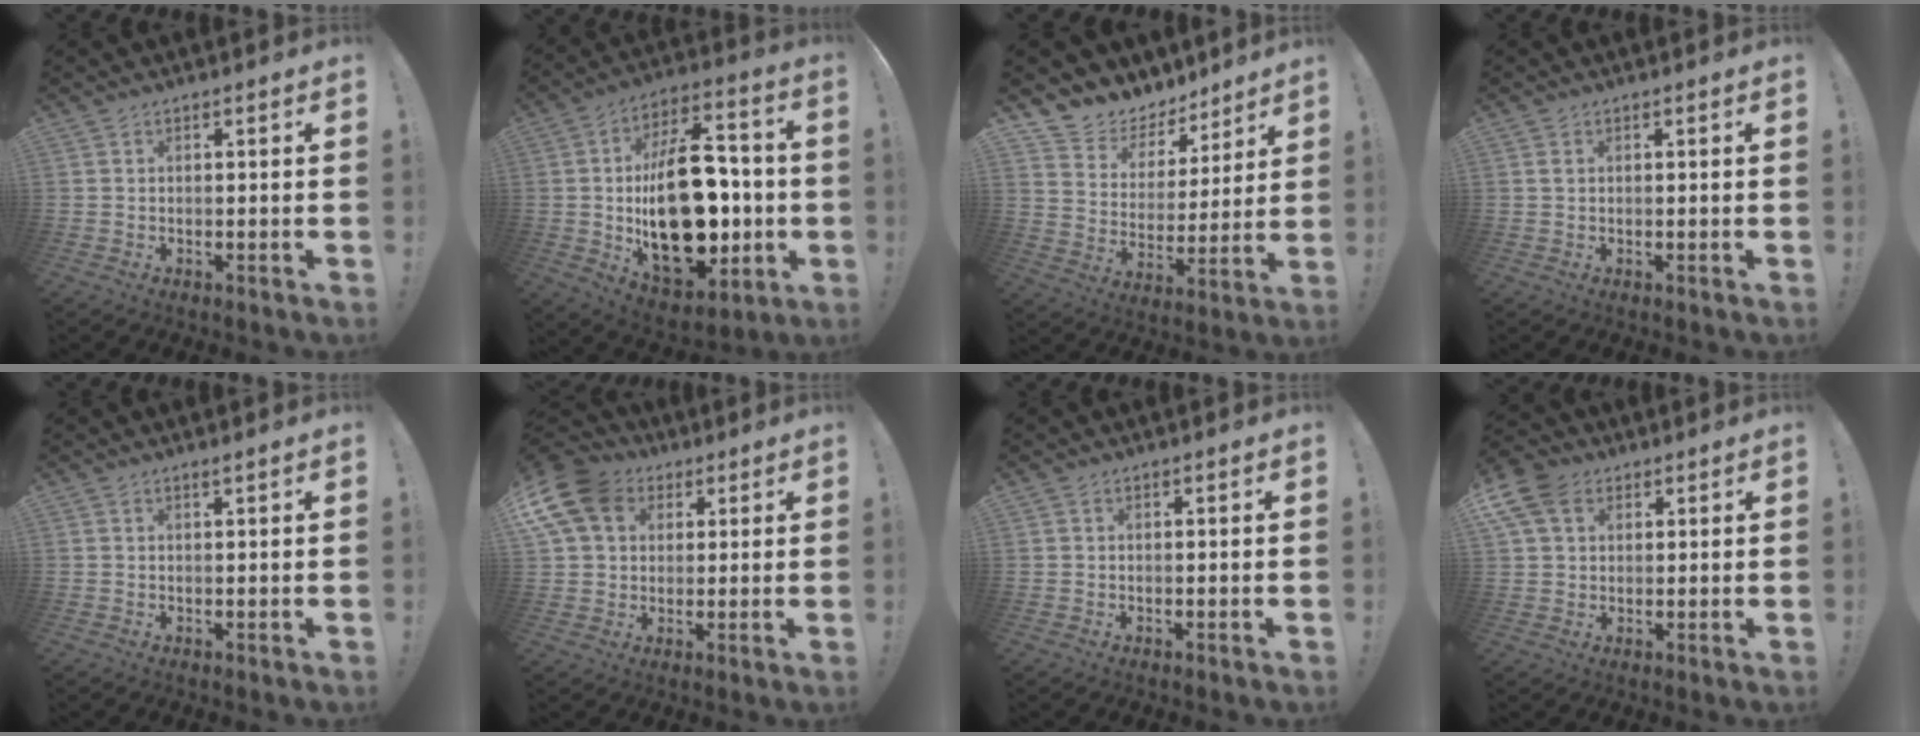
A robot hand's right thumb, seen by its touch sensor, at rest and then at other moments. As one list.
[{"total": 28.6, "force": [-2.2, 16.7, 23.2], "torque": [-0.391, 0.011, -0.018]}, {"total": 8.2, "force": [6.3, 5.2, 0.8], "torque": [-0.027, -0.059, 0.121]}, {"total": 0.9, "force": [0.4, 0.5, 0.7], "torque": [-0.009, 0.000, 0.006]}, {"total": 0.8, "force": [0.6, -0.1, 0.4], "torque": [-0.005, -0.002, 0.010]}, {"total": 14.1, "force": [5.2, 10.9, 7.4], "torque": [-0.142, -0.020, 0.103]}, {"total": 0.0}, {"total": 10.2, "force": [4.3, 7.2, 5.8], "torque": [-0.118, -0.004, 0.086]}]